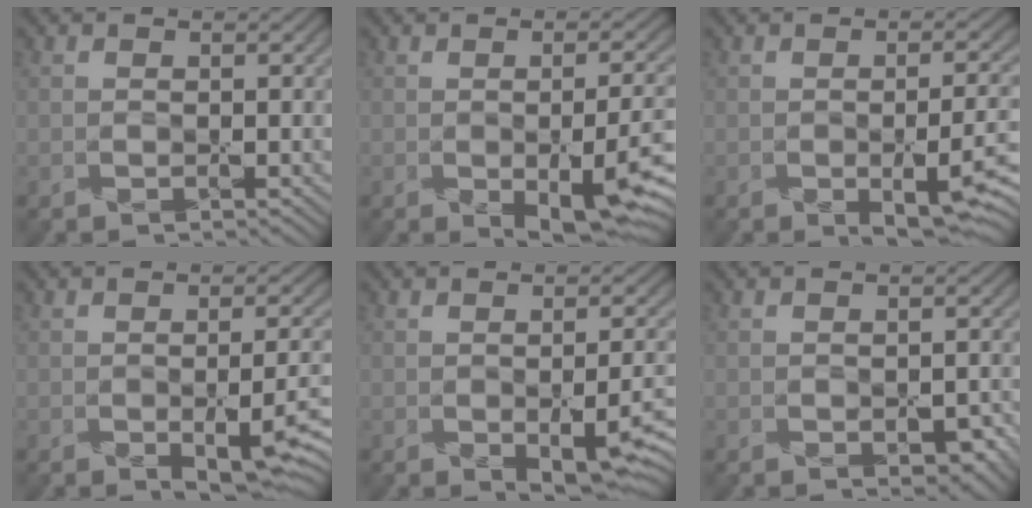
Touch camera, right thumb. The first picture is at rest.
{"total": 9.0, "force": [-2.2, 3.7, 8.0], "torque": [-0.111, -0.029, -0.006]}
{"total": 7.4, "force": [-1.9, 2.8, 6.6], "torque": [-0.092, -0.022, -0.011]}
{"total": 7.2, "force": [-1.8, 2.8, 6.4], "torque": [-0.088, -0.021, -0.006]}
{"total": 6.7, "force": [-1.9, 2.9, 5.7], "torque": [-0.085, -0.023, -0.004]}
{"total": 2.3, "force": [-0.9, 1.2, 1.7], "torque": [-0.027, -0.011, -0.004]}